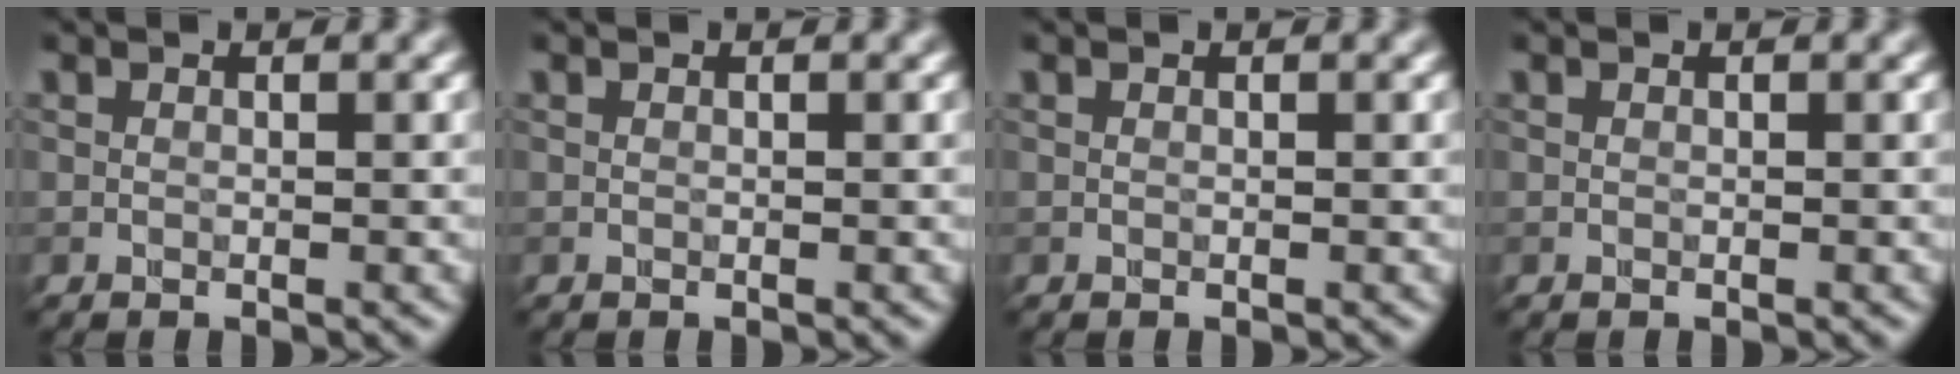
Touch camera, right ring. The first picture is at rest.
{"total": 0.0}
{"total": 0.0}
{"total": 0.0}